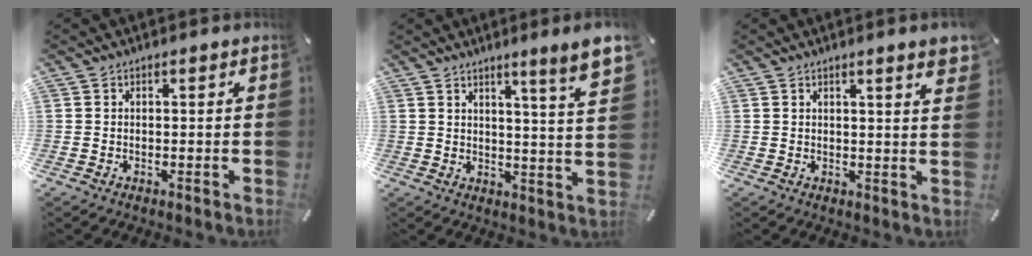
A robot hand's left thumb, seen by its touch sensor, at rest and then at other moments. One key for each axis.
{"total": 9.3, "fx": 6.1, "fy": 0.1, "fz": 7.0, "tx": -0.106, "ty": -0.039, "tz": 0.095}
{"total": 4.3, "fx": 2.6, "fy": 0.3, "fz": 3.4, "tx": -0.054, "ty": -0.013, "tz": 0.040}